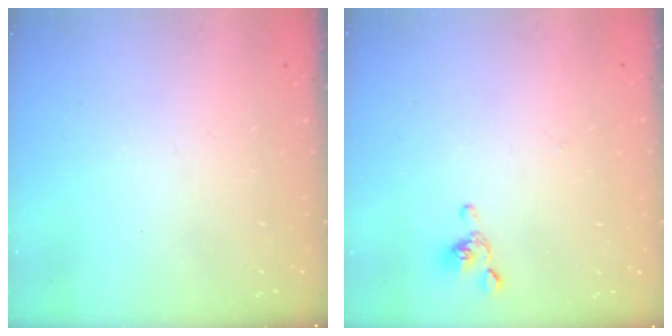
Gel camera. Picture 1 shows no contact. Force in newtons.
{"total": 2.5, "press": 2.5, "slide": 0.6}